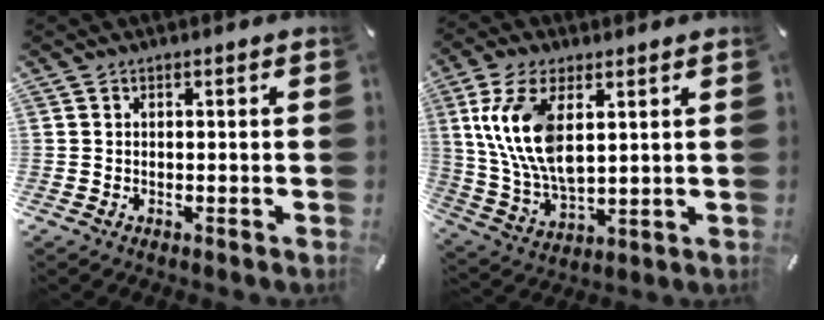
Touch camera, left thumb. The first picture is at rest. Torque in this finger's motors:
{"motor_torque": [0.87, 0.85, 1.77, -1.00, 0.68]}